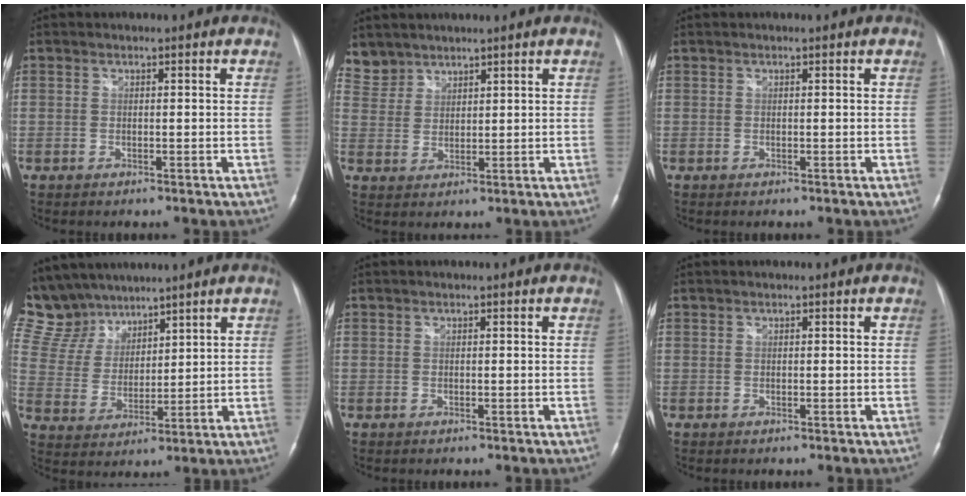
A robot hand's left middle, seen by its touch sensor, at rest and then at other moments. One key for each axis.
{"total": 4.4, "fx": 3.9, "fy": 2.0, "fz": -0.5, "tx": 0.015, "ty": 0.008, "tz": 0.083}
{"total": 0.0}
{"total": 12.0, "fx": 10.5, "fy": 5.5, "fz": 1.6, "tx": -0.048, "ty": 0.020, "tz": 0.220}
{"total": 0.0}
{"total": 0.0}